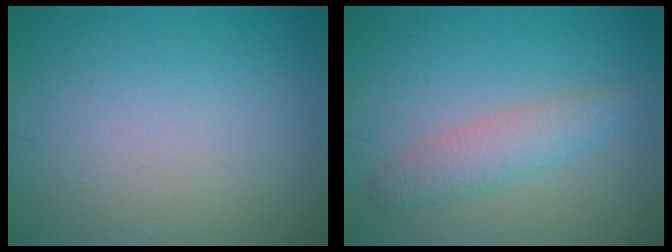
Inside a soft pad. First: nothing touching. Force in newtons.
{"total": 2.8, "press": 2.8, "slide": 0.0}